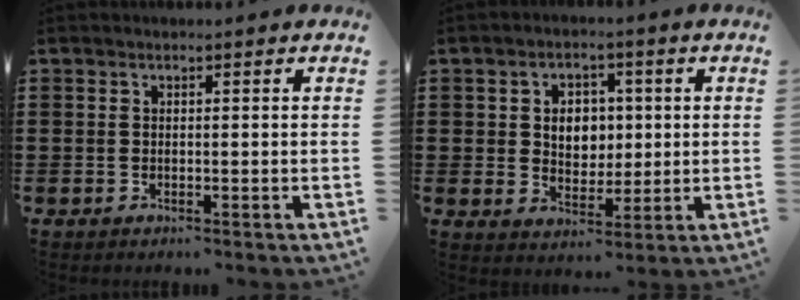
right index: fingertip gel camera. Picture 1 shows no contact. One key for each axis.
{"total": 5.1, "fx": 0.6, "fy": 4.1, "fz": 3.0, "tx": -0.066, "ty": 0.011, "tz": 0.006}